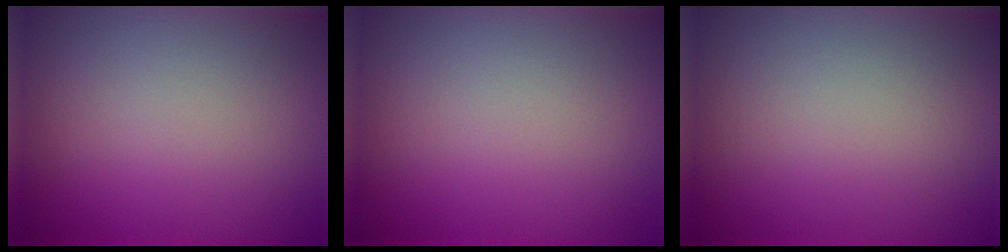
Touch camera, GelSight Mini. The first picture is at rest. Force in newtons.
{"total": 0.0}
{"total": 0.0}